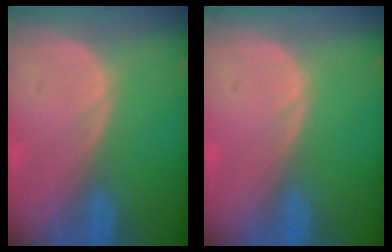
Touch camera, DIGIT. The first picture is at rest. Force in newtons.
{"total": 0.0}